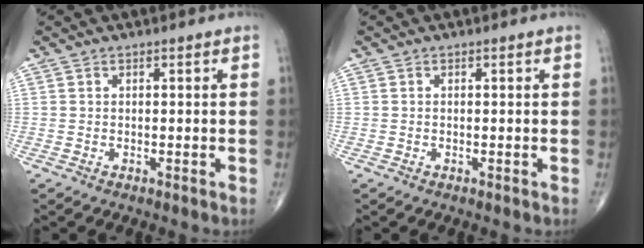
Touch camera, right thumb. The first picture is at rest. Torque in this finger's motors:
{"motor_torque": [-0.26, -0.03, -0.20, -0.05, -0.01]}